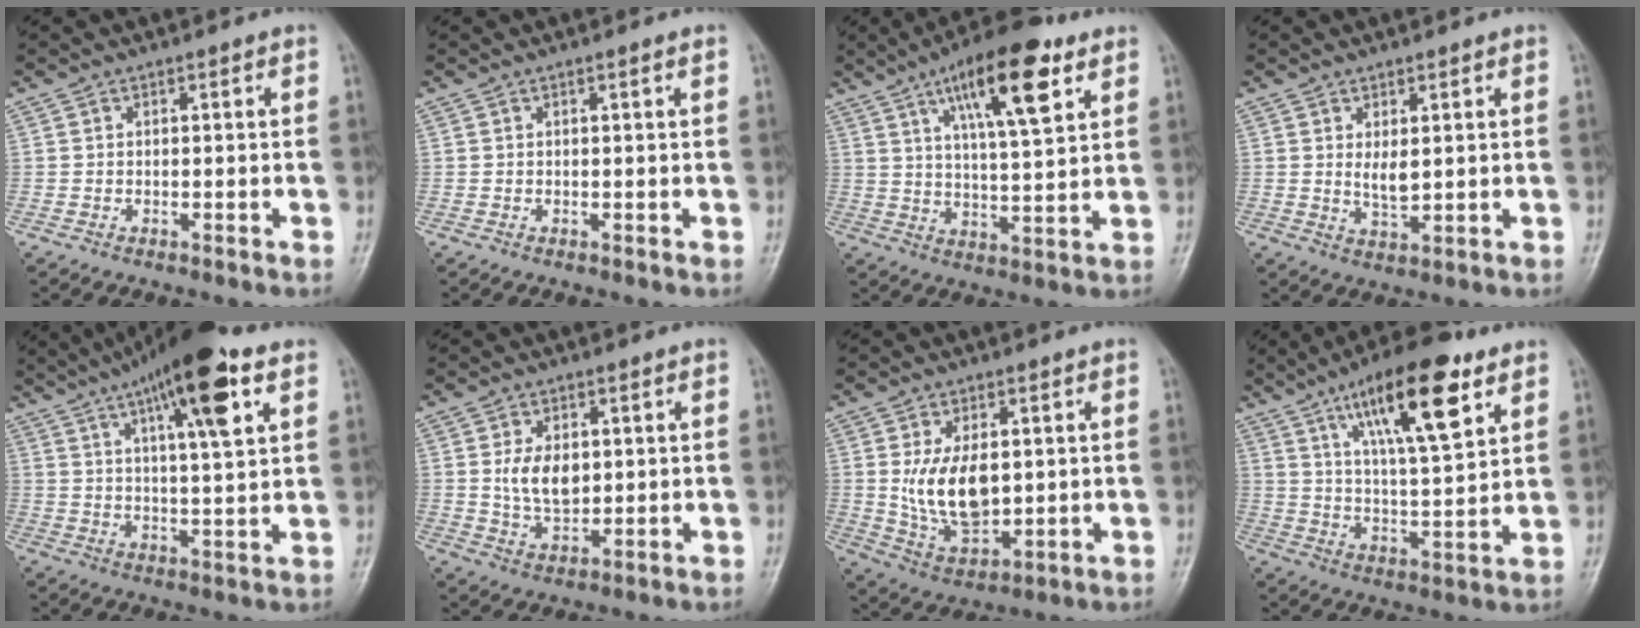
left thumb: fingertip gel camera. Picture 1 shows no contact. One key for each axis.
{"total": 0.7, "fx": 0.3, "fy": -0.1, "fz": 0.6, "tx": -0.013, "ty": 0.001, "tz": 0.004}
{"total": 15.7, "fx": 7.8, "fy": 4.6, "fz": 12.8, "tx": -0.187, "ty": -0.025, "tz": 0.124}
{"total": 3.5, "fx": 0.9, "fy": 1.6, "fz": 3.0, "tx": -0.048, "ty": -0.014, "tz": 0.021}
{"total": 16.1, "fx": 8.1, "fy": 3.6, "fz": 13.4, "tx": -0.203, "ty": -0.013, "tz": 0.125}
{"total": 7.4, "fx": 1.1, "fy": 4.6, "fz": 5.6, "tx": -0.084, "ty": -0.010, "tz": 0.027}
{"total": 11.9, "fx": 1.1, "fy": 7.0, "fz": 9.6, "tx": -0.153, "ty": -0.014, "tz": 0.037}
{"total": 17.6, "fx": 9.2, "fy": 5.0, "fz": 14.2, "tx": -0.211, "ty": -0.033, "tz": 0.153}